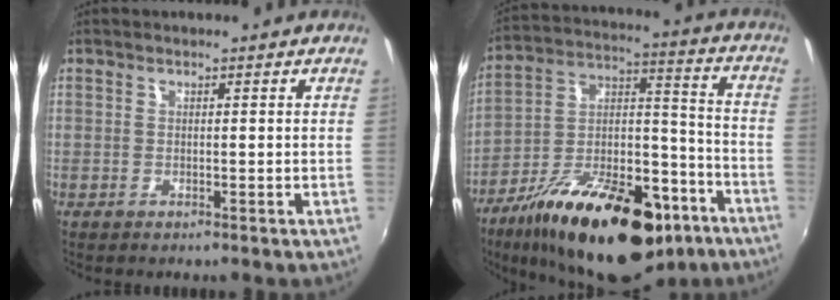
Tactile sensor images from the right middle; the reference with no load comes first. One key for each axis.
{"total": 28.4, "fx": -16.9, "fy": 12.6, "fz": 19.1, "tx": -0.308, "ty": 0.002, "tz": -0.252}